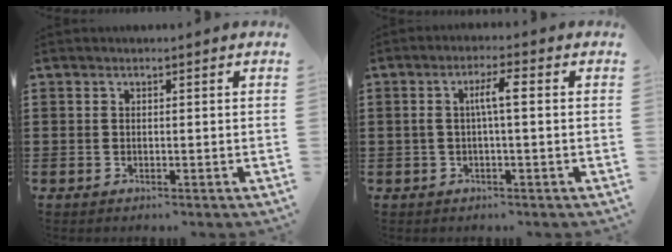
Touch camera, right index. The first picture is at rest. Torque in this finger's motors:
{"motor_torque": [0.67, -0.22, 0.21, 0.08]}